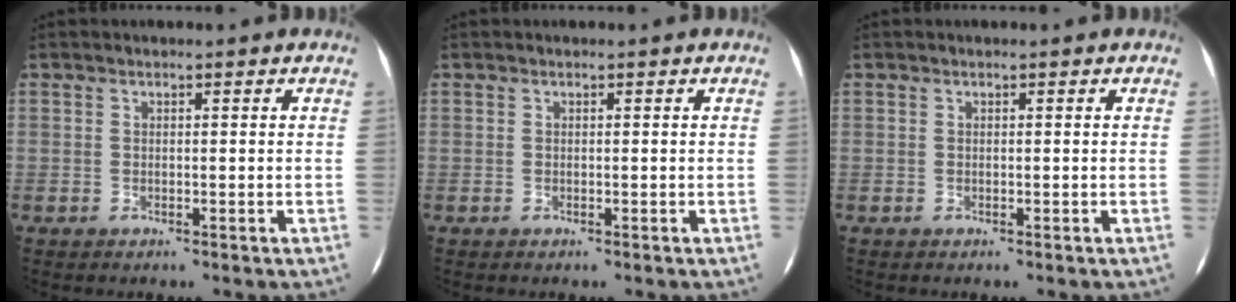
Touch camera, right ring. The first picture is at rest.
{"total": 0.0}
{"total": 0.0}